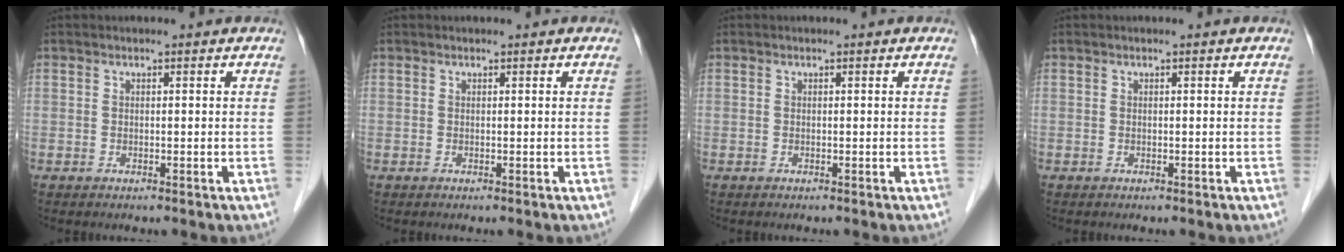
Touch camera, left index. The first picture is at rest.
{"total": 0.0}
{"total": 0.0}
{"total": 0.0}